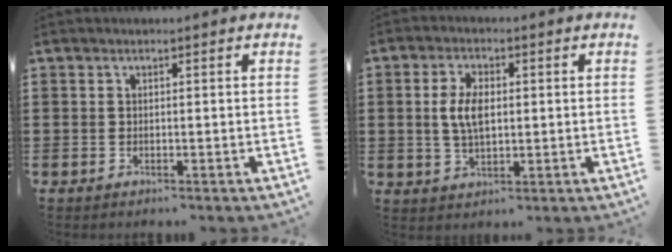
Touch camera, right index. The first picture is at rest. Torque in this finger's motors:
{"motor_torque": [1.31, 0.25, 0.60, 0.16]}